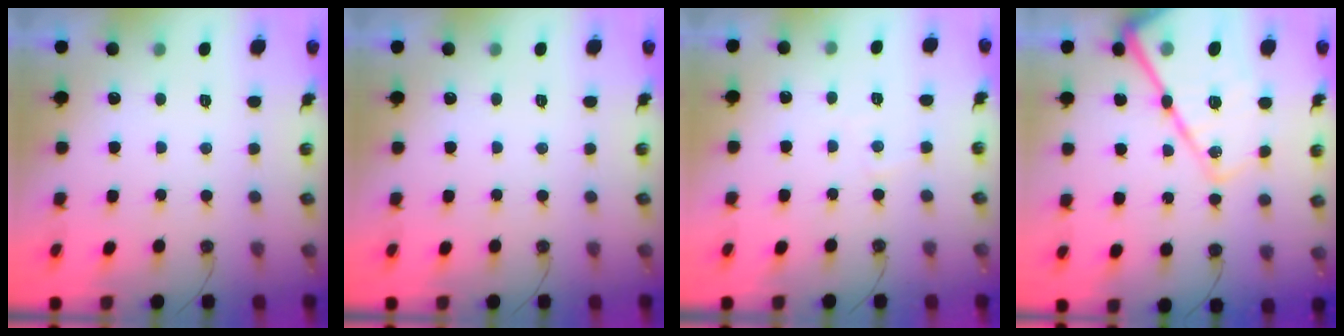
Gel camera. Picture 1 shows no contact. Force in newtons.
{"total": 0.0}
{"total": 2.7, "press": 2.7, "slide": 0.5}
{"total": 26.9, "press": 26.7, "slide": 3.2}